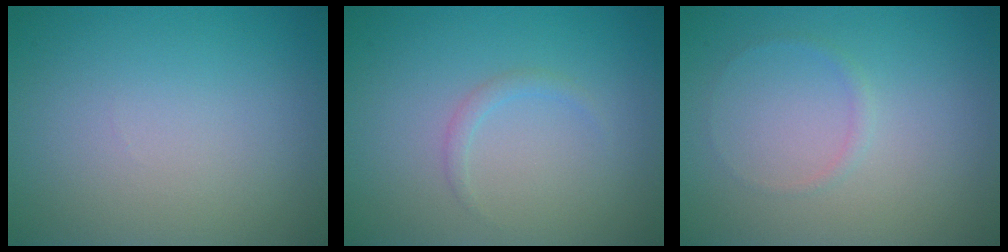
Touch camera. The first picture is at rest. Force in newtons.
{"total": 0.9, "press": 0.9, "slide": 0.1}
{"total": 0.7, "press": 0.7, "slide": 0.1}